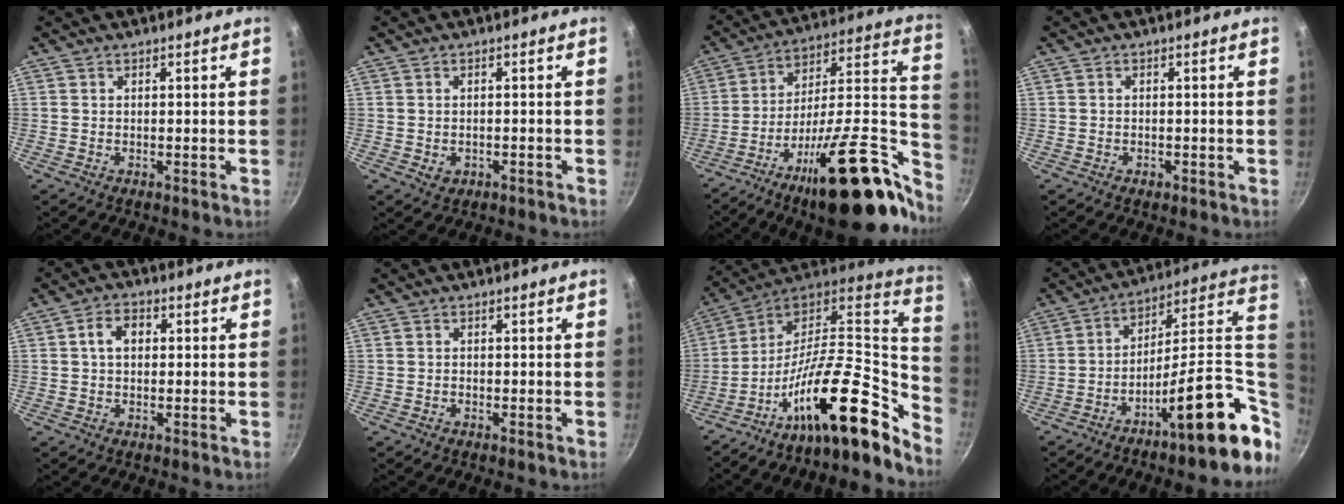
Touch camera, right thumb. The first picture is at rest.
{"total": 1.8, "force": [-0.7, 1.3, 1.1], "torque": [-0.019, 0.002, -0.003]}
{"total": 30.3, "force": [-15.3, 10.1, 24.1], "torque": [-0.293, 0.089, -0.241]}
{"total": 0.9, "force": [-0.5, 0.6, 0.5], "torque": [-0.008, 0.002, -0.007]}
{"total": 4.9, "force": [0.8, 3.4, 3.4], "torque": [-0.043, 0.013, 0.009]}
{"total": 0.0}
{"total": 25.4, "force": [-13.8, 8.9, 19.3], "torque": [-0.241, 0.076, -0.249]}
{"total": 21.8, "force": [-5.5, 6.4, 20.1], "torque": [-0.247, 0.024, -0.088]}